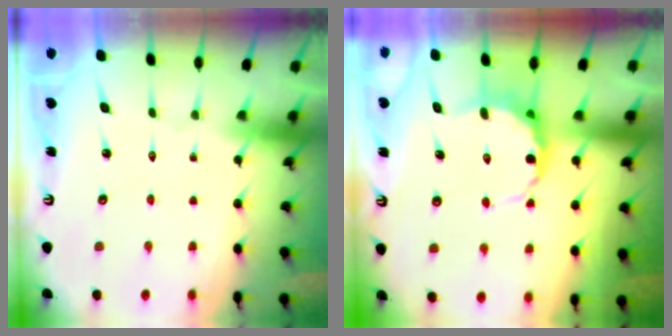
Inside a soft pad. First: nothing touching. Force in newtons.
{"total": 7.4, "press": 7.1, "slide": 1.9}